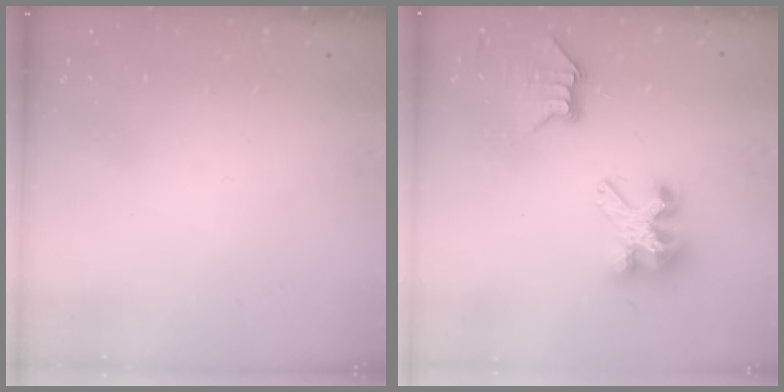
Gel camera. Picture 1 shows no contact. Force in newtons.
{"total": 7.2, "press": 7.2, "slide": 0.2}